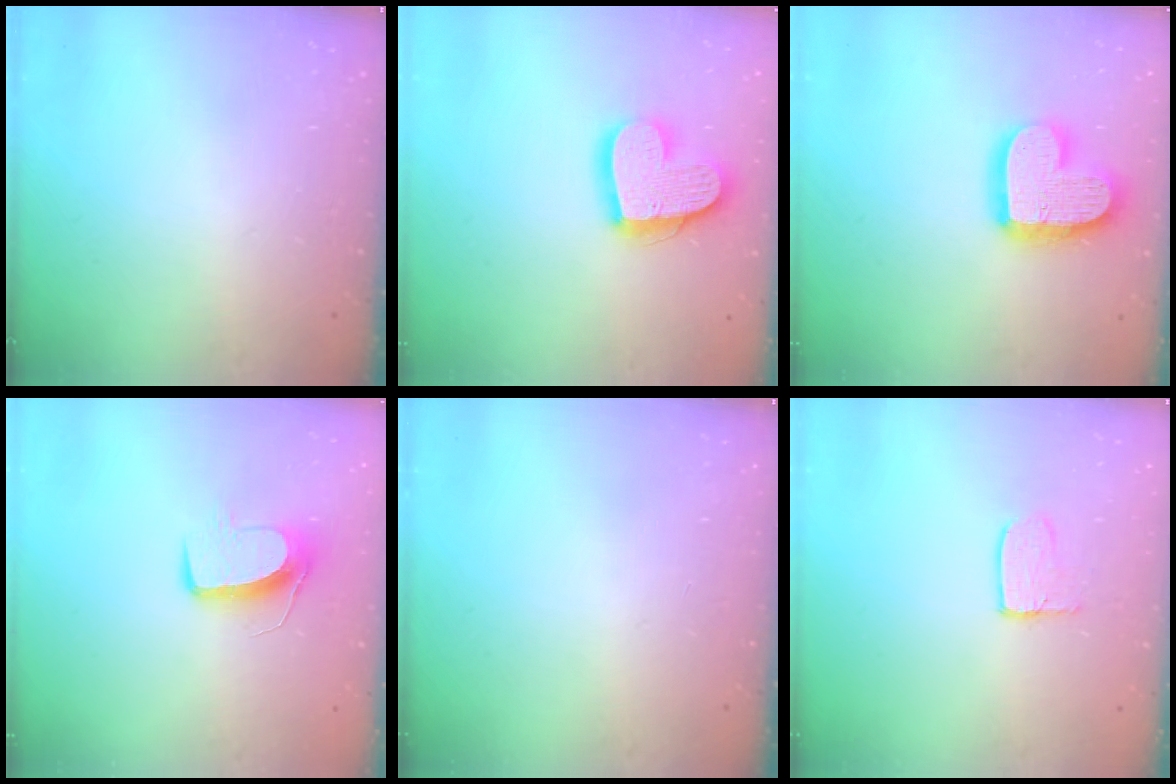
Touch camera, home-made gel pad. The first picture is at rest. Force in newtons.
{"total": 17.7, "press": 17.7, "slide": 1.5}
{"total": 17.0, "press": 17.0, "slide": 1.4}
{"total": 10.4, "press": 10.4, "slide": 0.4}
{"total": 0.0}
{"total": 3.4, "press": 3.4, "slide": 0.3}